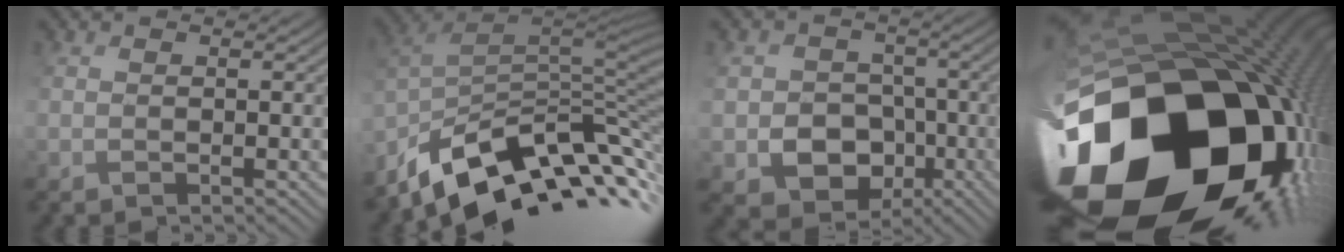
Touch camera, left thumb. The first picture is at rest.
{"total": 12.3, "force": [-8.9, 4.7, 7.2], "torque": [-0.163, 0.000, -0.150]}
{"total": 6.4, "force": [-2.2, 5.7, 2.1], "torque": [-0.042, -0.013, -0.042]}
{"total": 22.1, "force": [-6.7, 15.9, 13.8], "torque": [-0.269, -0.079, -0.065]}